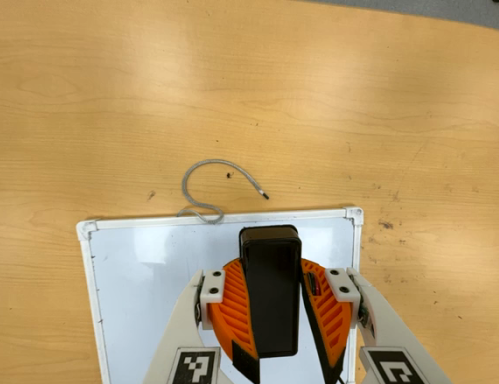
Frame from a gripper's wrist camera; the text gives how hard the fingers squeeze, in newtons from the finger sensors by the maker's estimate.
{"total": 9.9, "left": 9.2, "right": 10.5}